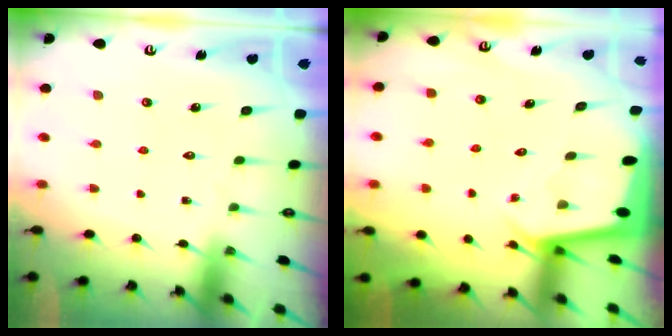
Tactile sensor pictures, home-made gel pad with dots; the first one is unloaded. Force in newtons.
{"total": 2.2, "press": 2.2, "slide": 0.1}